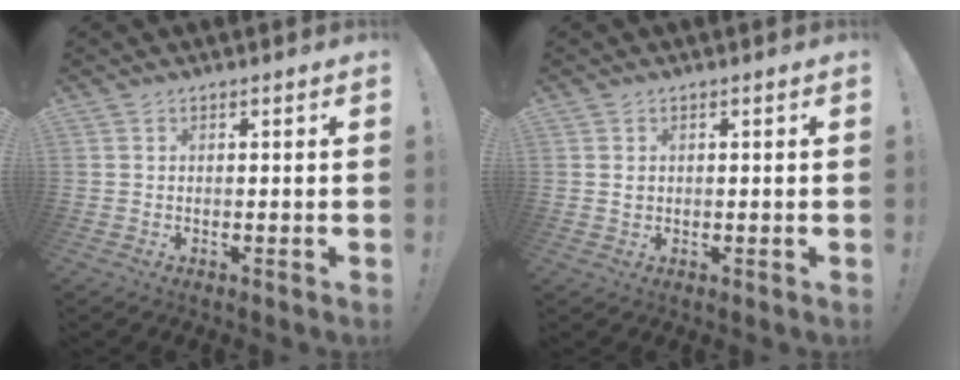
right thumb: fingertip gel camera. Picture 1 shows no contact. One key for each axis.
{"total": 1.1, "fx": 0.2, "fy": 1.0, "fz": 0.3, "tx": -0.005, "ty": 0.005, "tz": 0.003}